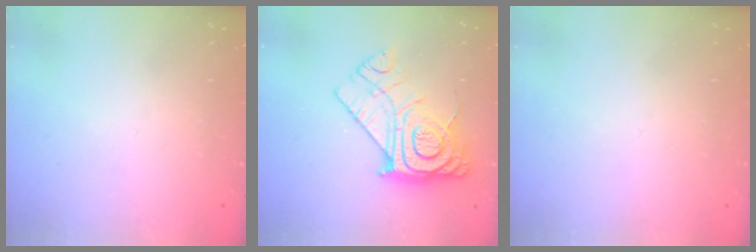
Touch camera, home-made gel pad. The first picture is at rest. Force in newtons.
{"total": 16.4, "press": 16.3, "slide": 1.7}
{"total": 1.9, "press": 1.9, "slide": 0.1}